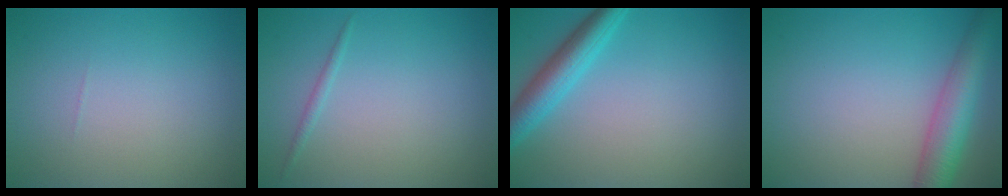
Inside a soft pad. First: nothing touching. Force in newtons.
{"total": 0.7, "press": 0.7, "slide": 0.0}
{"total": 3.9, "press": 3.9, "slide": 0.1}
{"total": 5.6, "press": 5.6, "slide": 0.1}